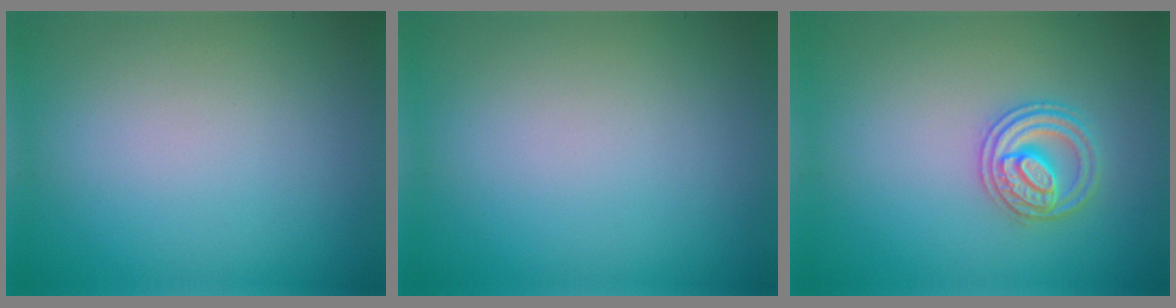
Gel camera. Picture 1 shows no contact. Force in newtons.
{"total": 0.0}
{"total": 2.7, "press": 2.6, "slide": 0.3}